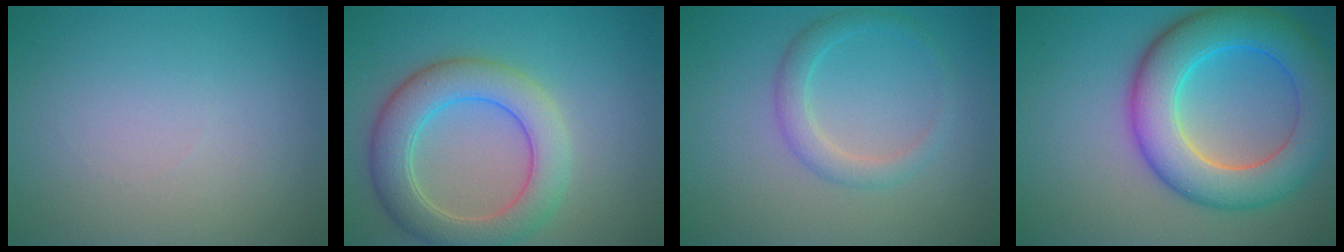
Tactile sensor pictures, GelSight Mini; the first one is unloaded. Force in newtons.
{"total": 6.4, "press": 6.4, "slide": 0.3}
{"total": 2.2, "press": 2.2, "slide": 0.1}
{"total": 9.1, "press": 9.1, "slide": 0.2}